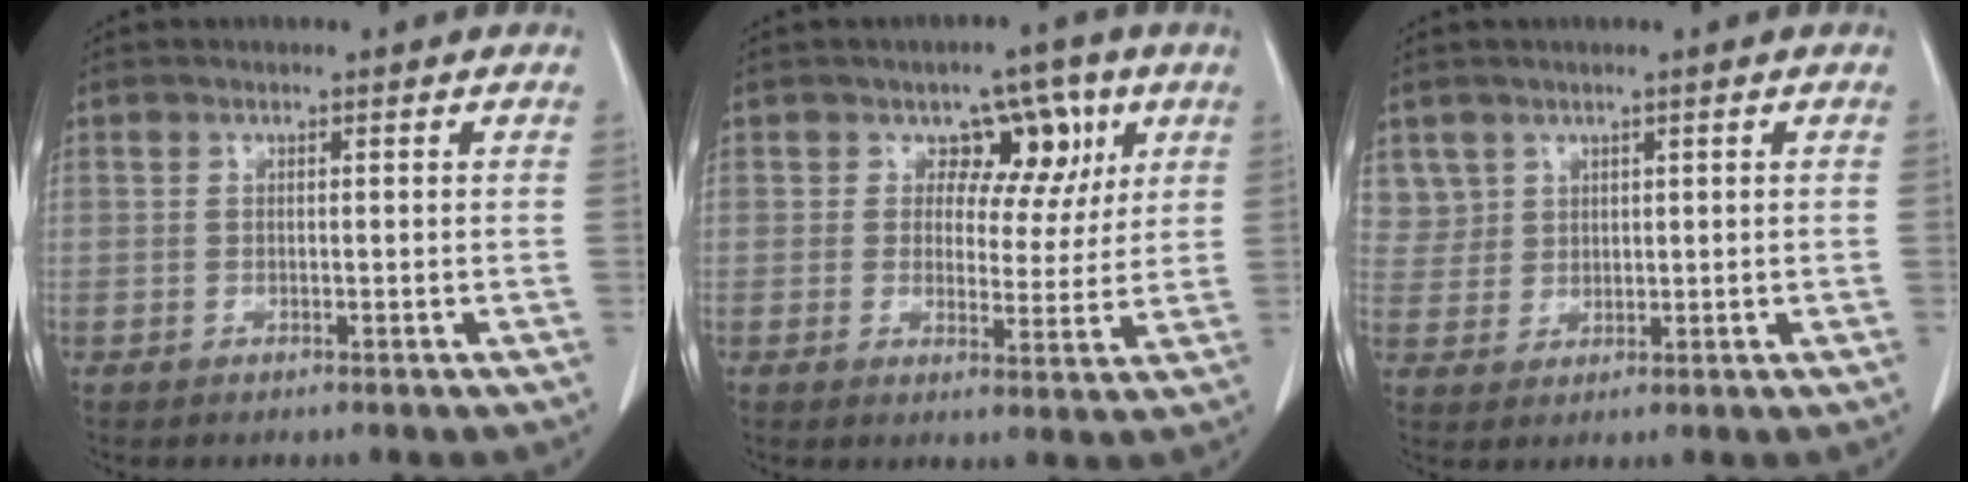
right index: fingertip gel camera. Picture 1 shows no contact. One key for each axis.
{"total": 6.8, "fx": 2.9, "fy": 5.0, "fz": 3.5, "tx": -0.021, "ty": 0.011, "tz": 0.037}
{"total": 4.8, "fx": 2.8, "fy": 3.9, "fz": -0.3, "tx": 0.020, "ty": 0.007, "tz": 0.060}